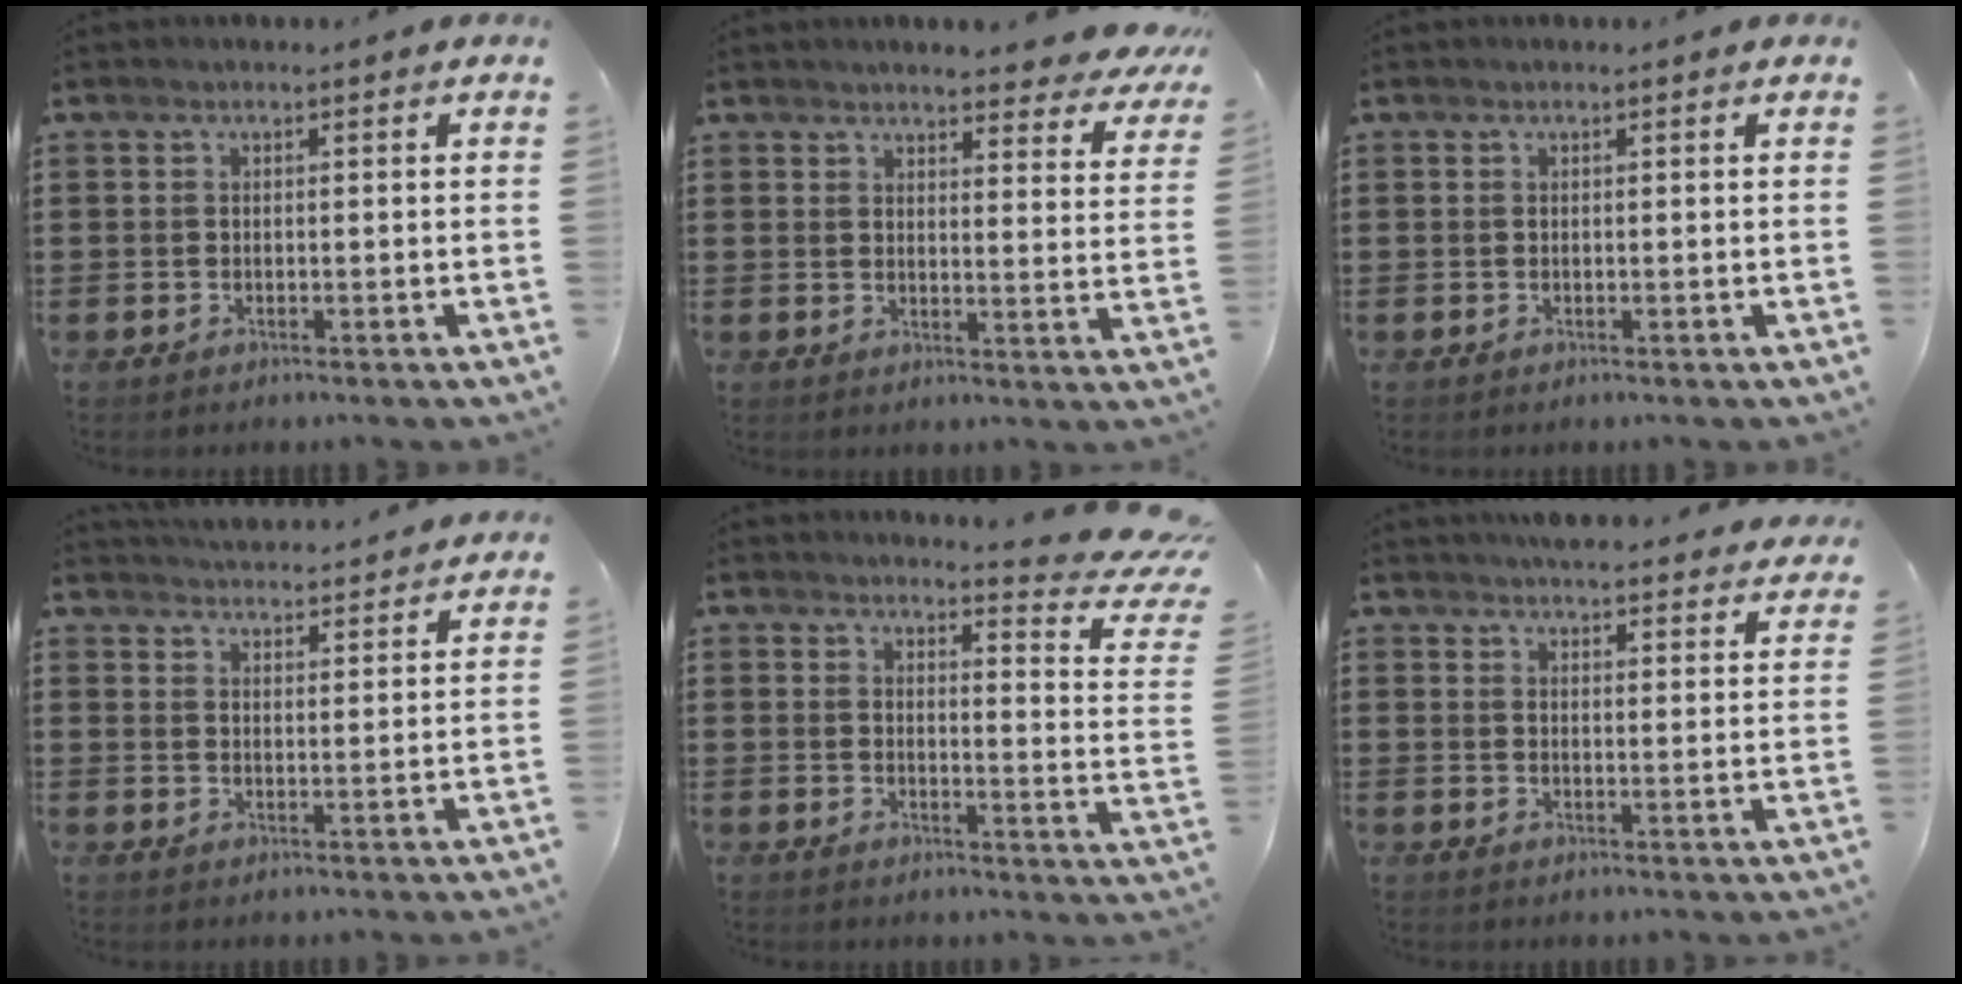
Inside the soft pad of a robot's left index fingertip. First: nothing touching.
{"total": 4.6, "force": [4.4, -0.2, 1.4], "torque": [-0.037, -0.022, 0.075]}
{"total": 0.0}
{"total": 4.0, "force": [4.0, -0.2, 0.1], "torque": [-0.017, -0.026, 0.069]}
{"total": 5.8, "force": [5.0, 0.0, 3.0], "torque": [-0.048, -0.042, 0.080]}
{"total": 4.5, "force": [4.5, -0.2, 0.5], "torque": [-0.021, -0.026, 0.080]}